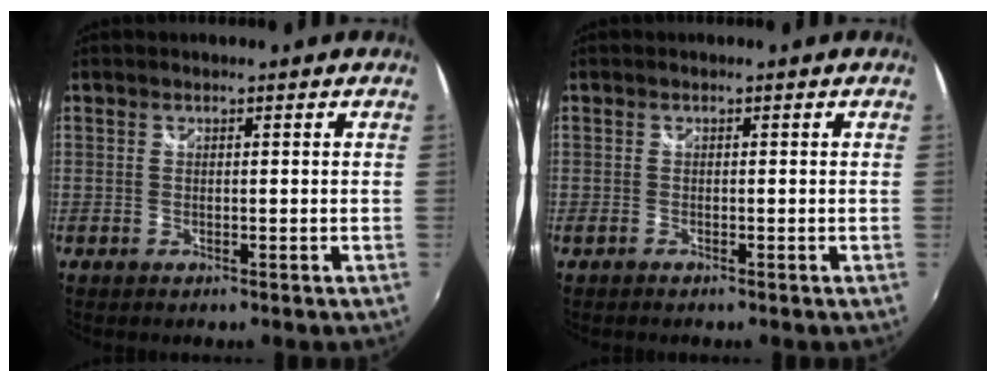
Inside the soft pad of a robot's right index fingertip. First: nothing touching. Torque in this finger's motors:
{"motor_torque": [0.19, -0.12, 0.09, 0.02]}